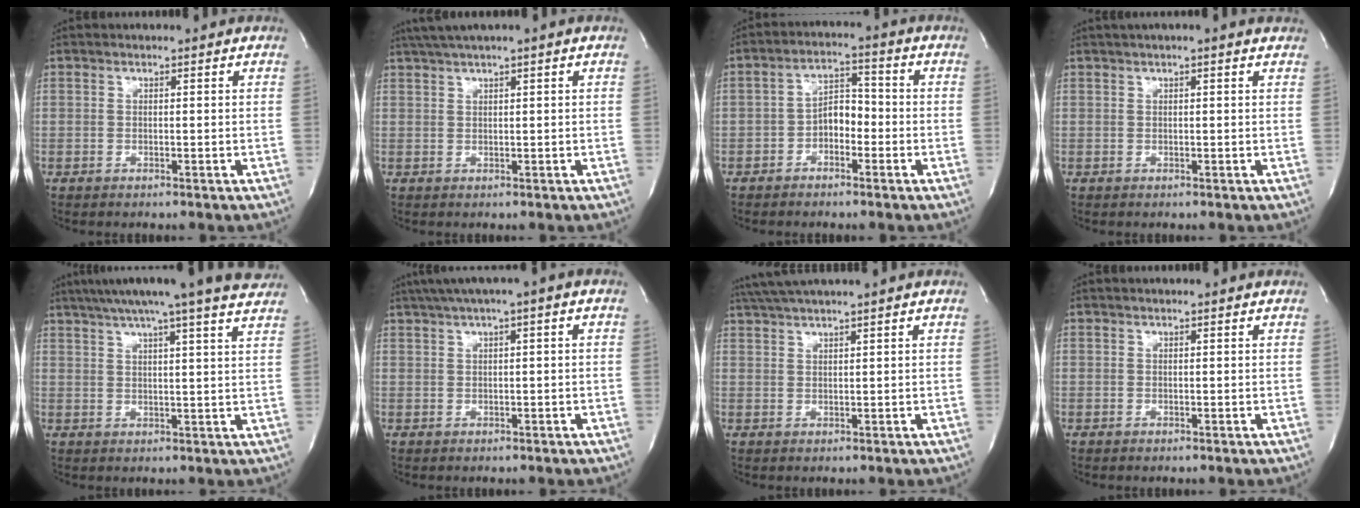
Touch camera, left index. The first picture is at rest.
{"total": 3.7, "force": [2.4, -0.5, 2.7], "torque": [-0.061, 0.015, 0.048]}
{"total": 4.8, "force": [-1.9, 2.7, 3.5], "torque": [-0.061, 0.018, -0.037]}
{"total": 3.5, "force": [2.7, 0.1, 2.2], "torque": [-0.032, 0.026, 0.033]}
{"total": 18.6, "force": [15.8, -0.6, 9.7], "torque": [-0.164, 0.006, 0.202]}
{"total": 5.0, "force": [2.2, 0.2, 4.5], "torque": [-0.085, 0.026, 0.038]}
{"total": 4.6, "force": [3.8, -1.3, 2.2], "torque": [-0.046, 0.016, 0.076]}
{"total": 0.8, "force": [0.8, 0.0, 0.2], "torque": [-0.007, 0.004, 0.009]}